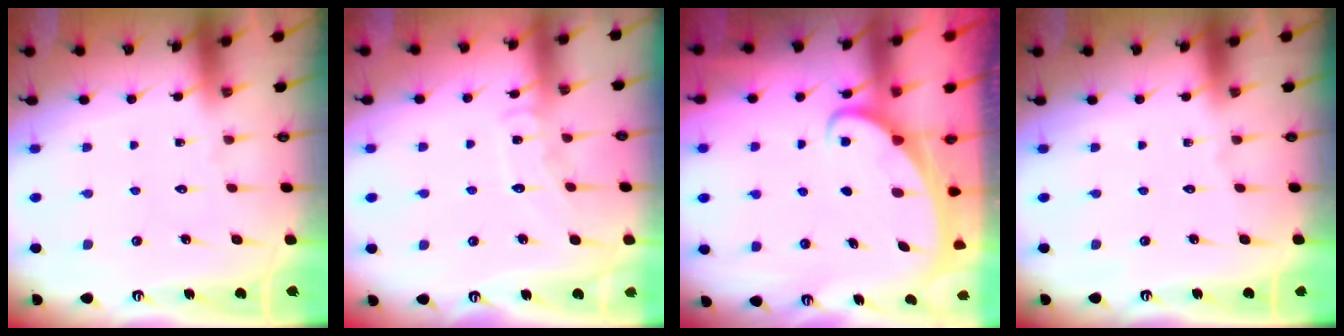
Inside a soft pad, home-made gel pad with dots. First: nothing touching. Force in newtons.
{"total": 7.4, "press": 7.3, "slide": 0.6}
{"total": 2.4, "press": 2.4, "slide": 0.3}
{"total": 0.0}